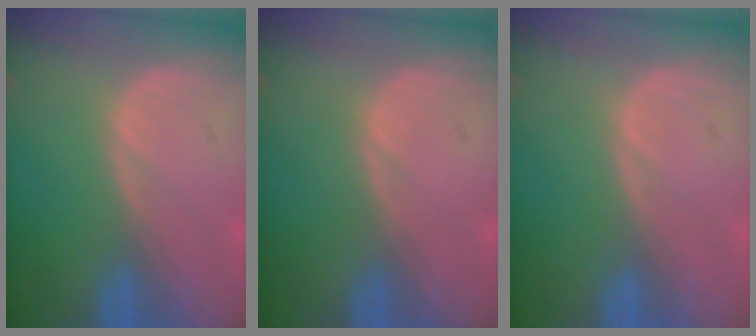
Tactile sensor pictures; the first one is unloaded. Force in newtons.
{"total": 0.0}
{"total": 0.0}